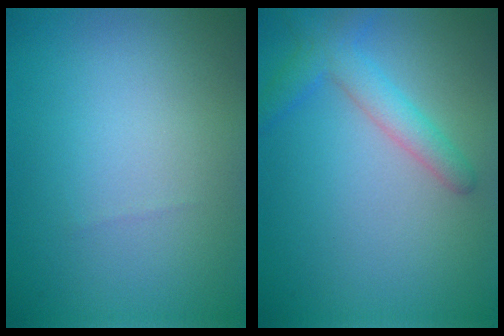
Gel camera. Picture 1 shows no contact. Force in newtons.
{"total": 3.0, "press": 3.0, "slide": 0.2}